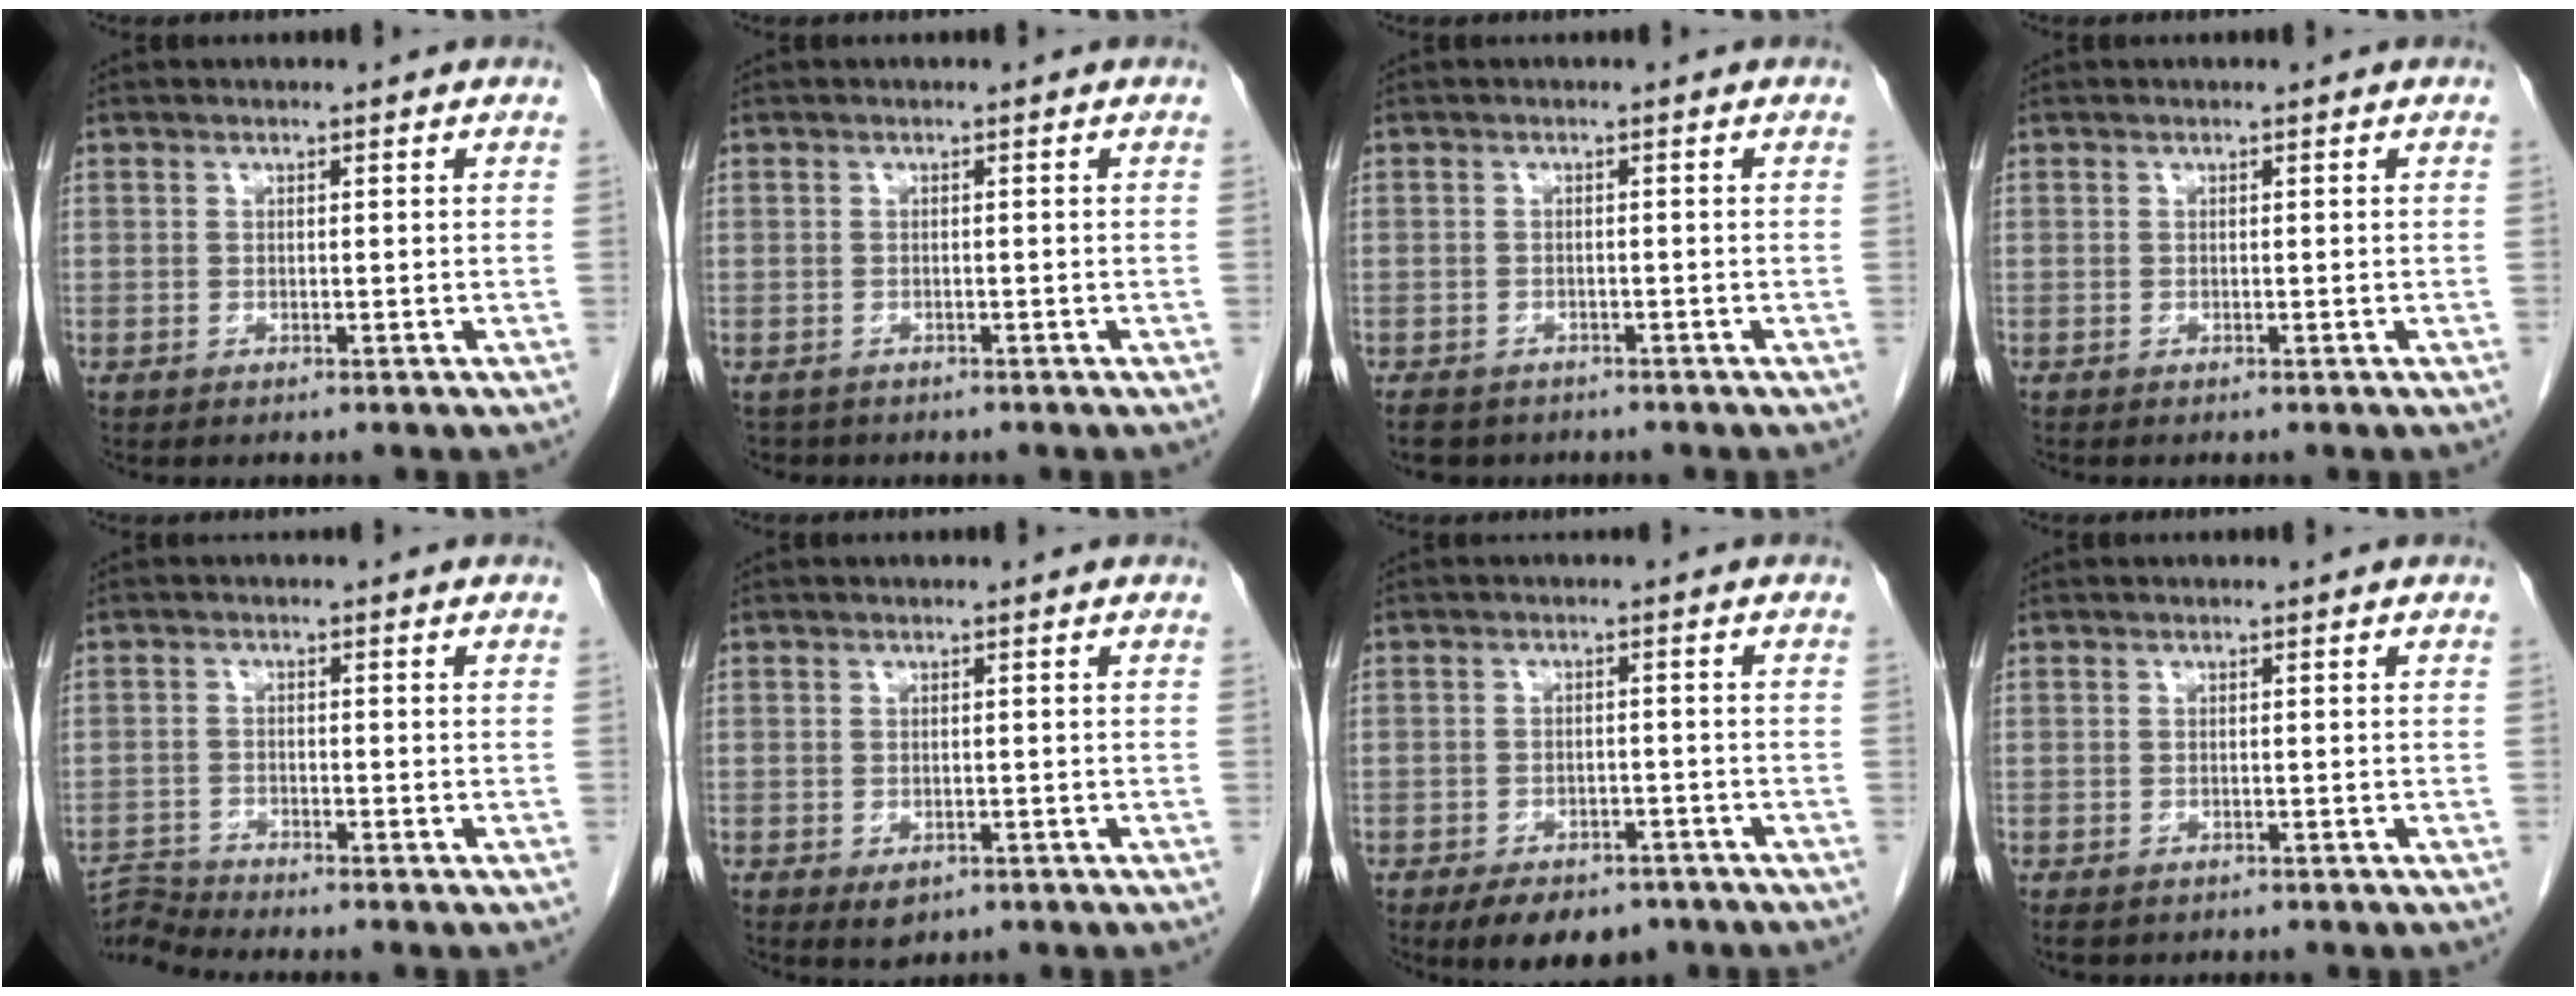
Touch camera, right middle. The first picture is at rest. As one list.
[{"total": 1.7, "force": [-1.4, 0.9, -0.1], "torque": [-0.006, -0.001, -0.023]}, {"total": 5.0, "force": [-4.0, 2.6, 1.4], "torque": [-0.020, -0.002, -0.054]}, {"total": 0.0}, {"total": 4.4, "force": [-3.9, -1.7, -0.9], "torque": [0.010, -0.007, -0.073]}, {"total": 1.9, "force": [-0.8, 1.2, 1.2], "torque": [-0.012, -0.001, 0.001]}, {"total": 8.4, "force": [-6.2, 4.3, 3.8], "torque": [-0.047, 0.002, -0.086]}, {"total": 2.1, "force": [-1.6, 1.2, 0.8], "torque": [-0.011, -0.003, -0.018]}]